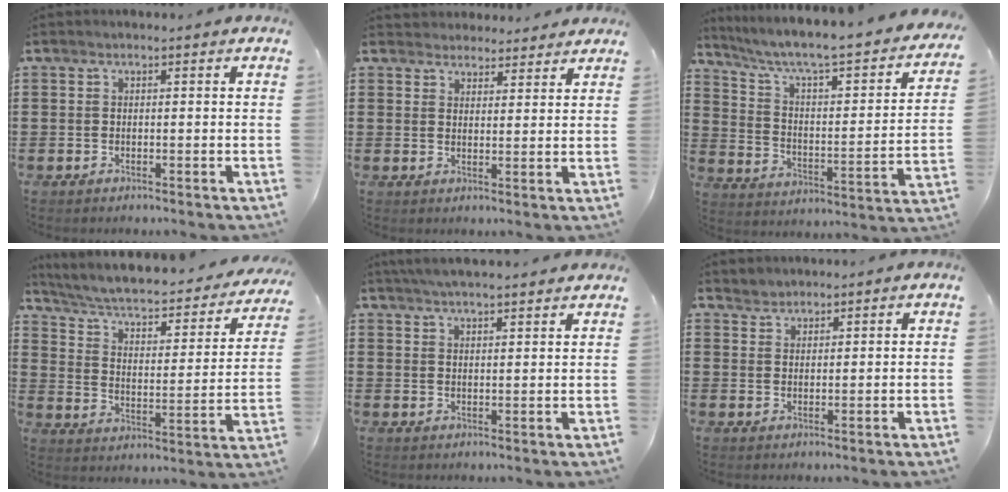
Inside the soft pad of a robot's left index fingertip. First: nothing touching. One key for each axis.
{"total": 3.2, "fx": 3.1, "fy": 1.0, "fz": -0.1, "tx": -0.009, "ty": -0.005, "tz": 0.060}
{"total": 5.0, "fx": 3.5, "fy": 0.4, "fz": 3.6, "tx": -0.086, "ty": -0.041, "tz": 0.048}
{"total": 4.7, "fx": 3.7, "fy": 1.0, "fz": 2.7, "tx": -0.071, "ty": -0.036, "tz": 0.054}
{"total": 3.7, "fx": 3.5, "fy": -0.1, "fz": 1.2, "tx": -0.032, "ty": -0.005, "tz": 0.066}
{"total": 1.7, "fx": 1.6, "fy": 0.5, "fz": -0.4, "tx": 0.003, "ty": 0.003, "tz": 0.033}